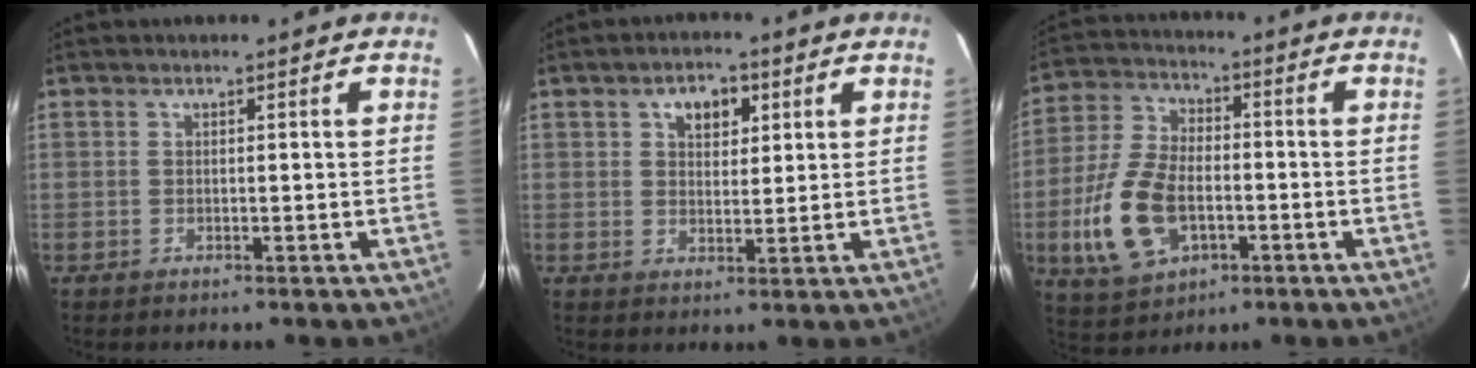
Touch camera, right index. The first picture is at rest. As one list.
[{"total": 5.2, "force": [2.3, 3.3, 3.3], "torque": [-0.049, 0.013, 0.038]}, {"total": 14.5, "force": [-4.1, 8.3, 11.1], "torque": [-0.253, 0.000, -0.069]}]